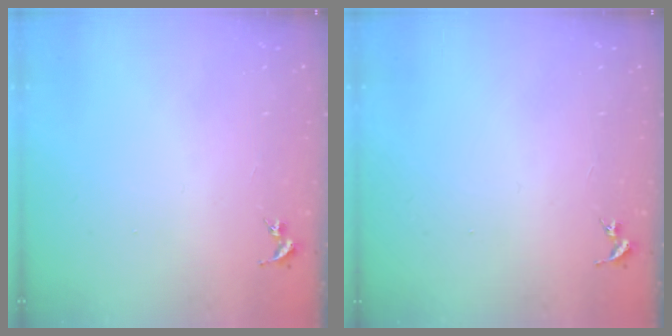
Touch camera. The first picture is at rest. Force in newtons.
{"total": 0.0}